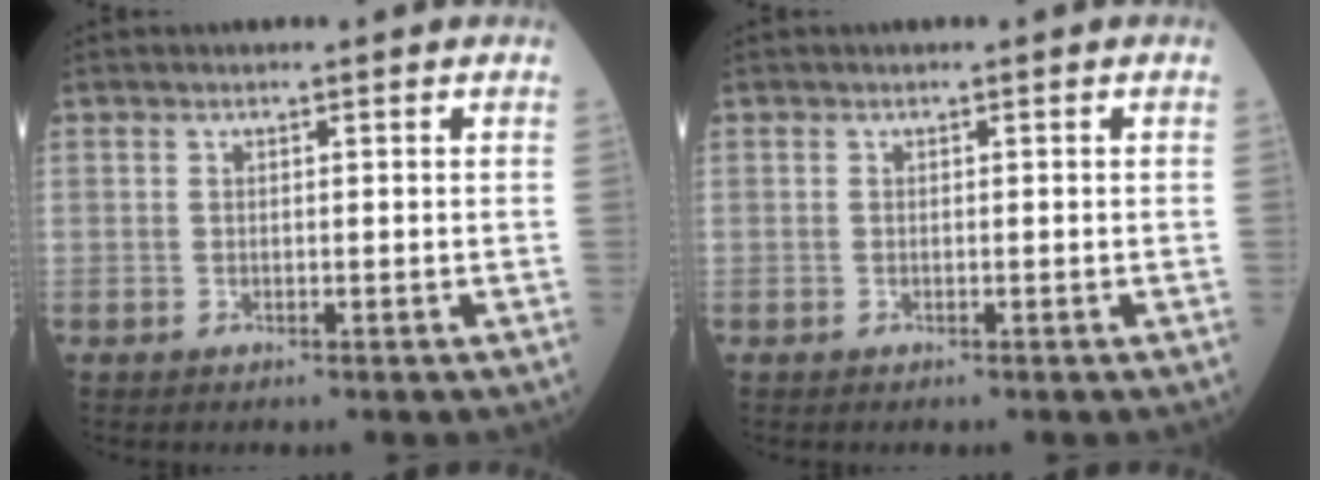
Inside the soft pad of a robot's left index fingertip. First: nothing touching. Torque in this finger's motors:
{"motor_torque": [0.00, 0.00, 0.01, 0.00]}